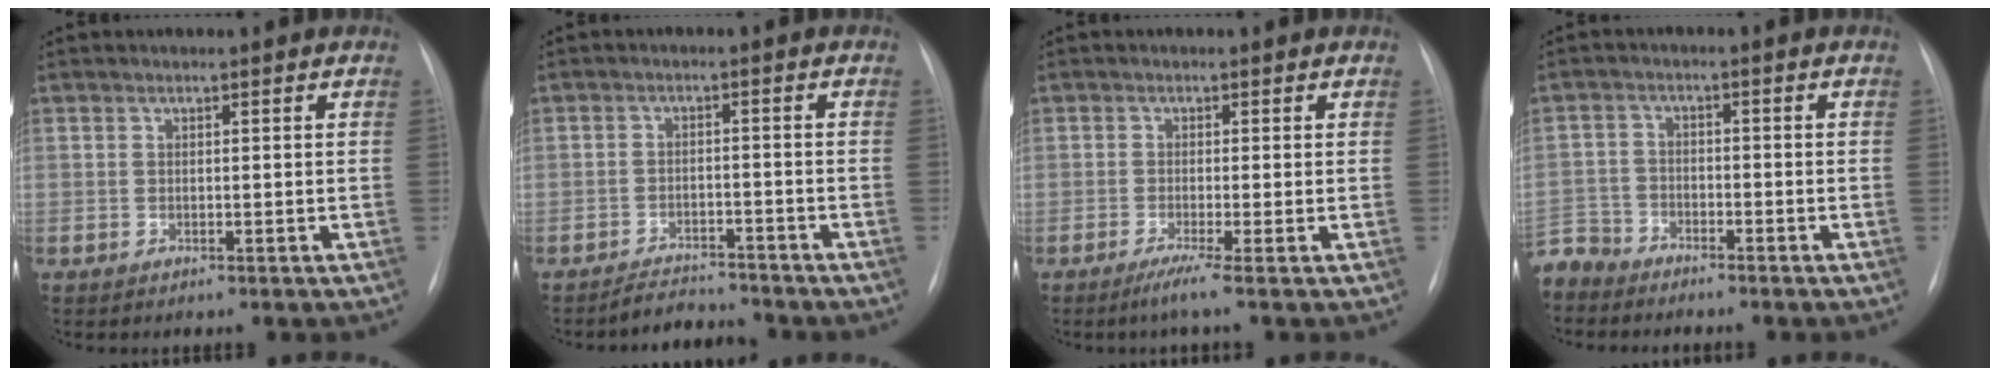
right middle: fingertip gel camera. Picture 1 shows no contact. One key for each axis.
{"total": 4.1, "fx": -4.1, "fy": 0.7, "fz": 0.0, "tx": -0.002, "ty": -0.007, "tz": -0.064}
{"total": 2.5, "fx": -1.6, "fy": -0.9, "fz": 1.7, "tx": -0.033, "ty": -0.006, "tz": -0.035}
{"total": 6.0, "fx": -5.7, "fy": 2.0, "fz": 0.0, "tx": 0.003, "ty": -0.005, "tz": -0.115}